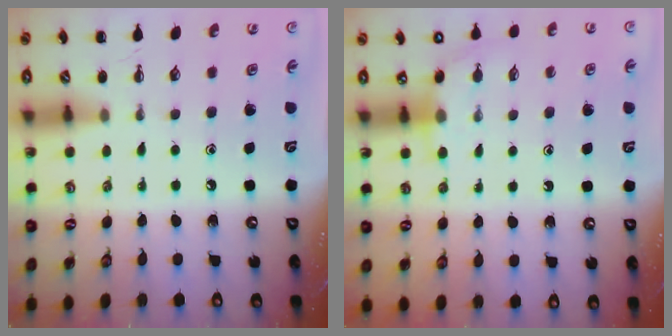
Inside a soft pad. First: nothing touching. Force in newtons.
{"total": 4.8, "press": 4.6, "slide": 1.2}